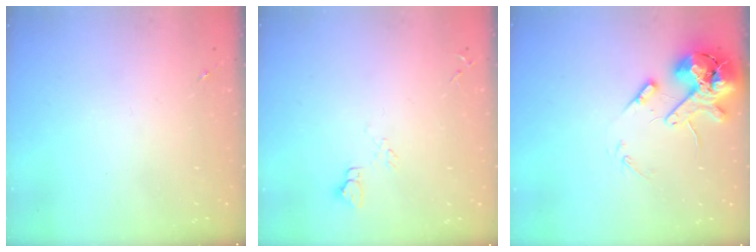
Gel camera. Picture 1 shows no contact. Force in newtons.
{"total": 4.6, "press": 4.6, "slide": 0.5}
{"total": 14.0, "press": 13.8, "slide": 2.4}